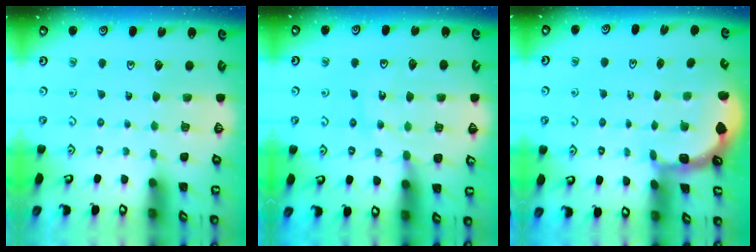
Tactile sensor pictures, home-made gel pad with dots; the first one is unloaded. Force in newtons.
{"total": 14.0, "press": 13.5, "slide": 3.5}
{"total": 1.9, "press": 1.9, "slide": 0.2}